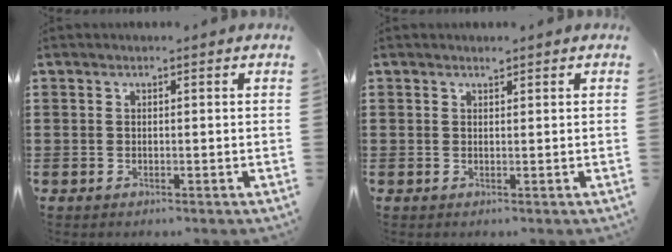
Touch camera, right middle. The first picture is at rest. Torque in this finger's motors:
{"motor_torque": [-0.08, -0.14, 0.09, -0.01]}